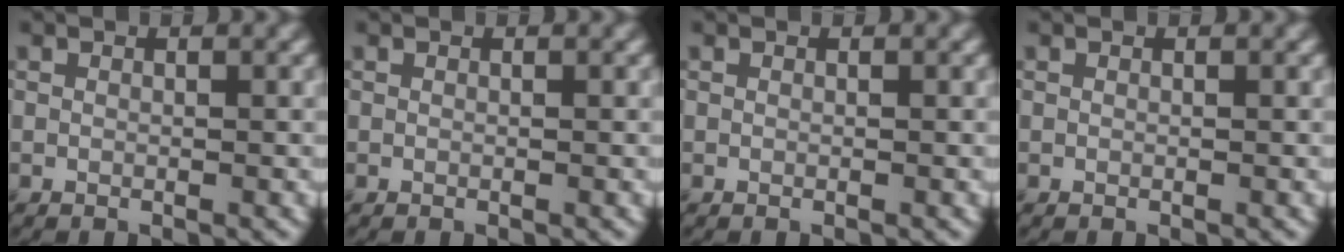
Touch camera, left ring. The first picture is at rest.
{"total": 0.0}
{"total": 0.0}
{"total": 0.0}